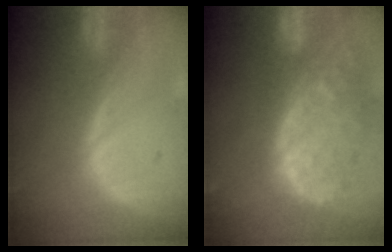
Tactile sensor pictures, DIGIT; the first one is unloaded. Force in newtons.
{"total": 13.5, "press": 11.0, "slide": 7.8}